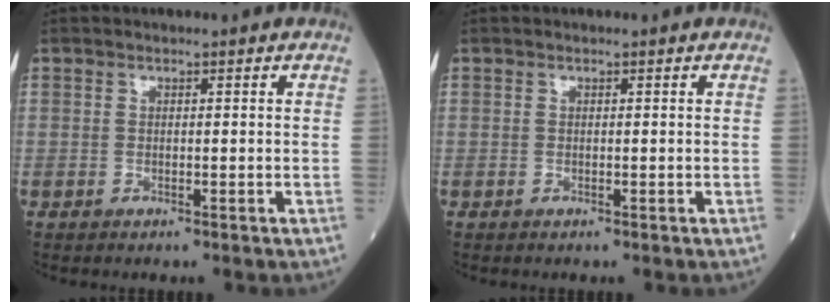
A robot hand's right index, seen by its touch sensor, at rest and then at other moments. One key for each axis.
{"total": 0.0}